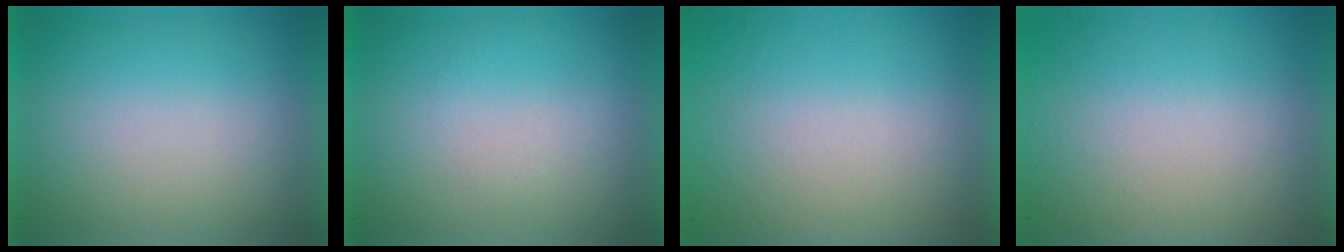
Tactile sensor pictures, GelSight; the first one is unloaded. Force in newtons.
{"total": 1.2}
{"total": 9.2}
{"total": 8.1}